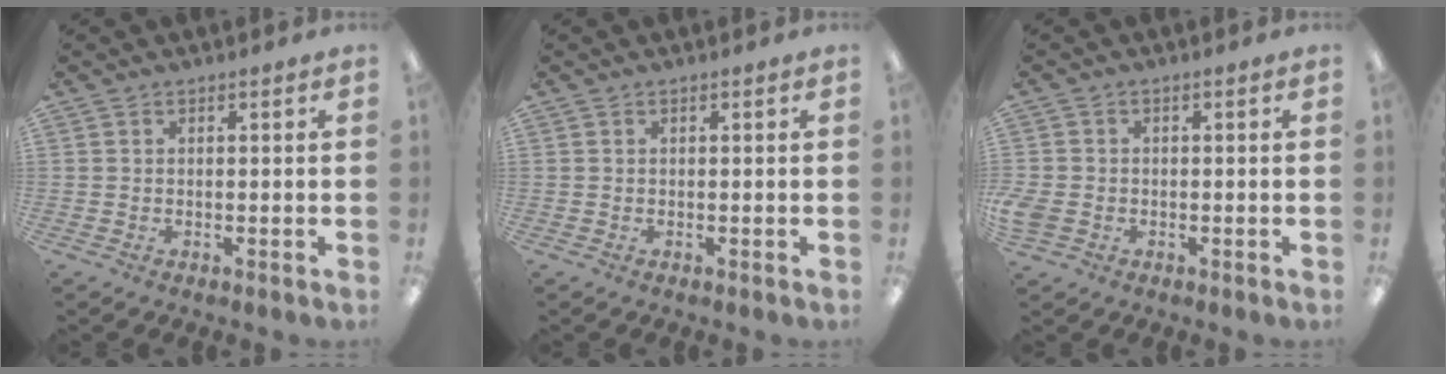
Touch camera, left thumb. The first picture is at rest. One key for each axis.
{"total": 0.0}
{"total": 3.8, "fx": -0.9, "fy": 3.2, "fz": 2.0, "tx": -0.046, "ty": 0.004, "tz": -0.016}